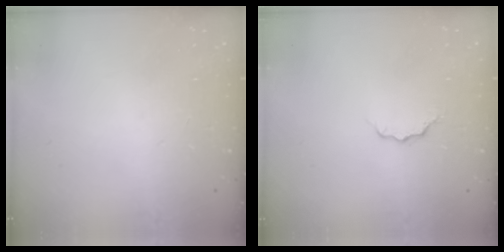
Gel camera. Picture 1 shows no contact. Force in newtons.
{"total": 3.5, "press": 3.5, "slide": 0.5}